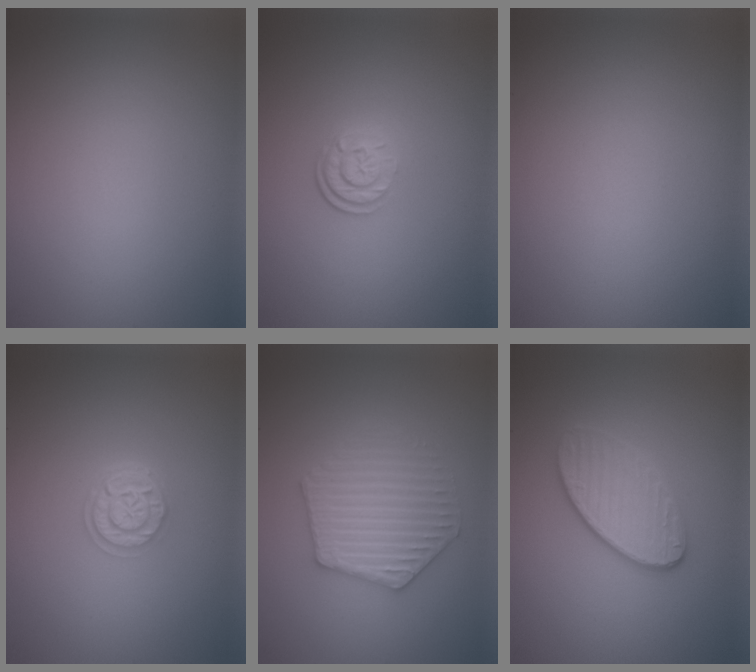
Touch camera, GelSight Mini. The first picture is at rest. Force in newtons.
{"total": 2.5, "press": 1.9, "slide": 1.6}
{"total": 0.0}
{"total": 2.6, "press": 2.1, "slide": 1.5}
{"total": 3.8, "press": 3.8, "slide": 0.7}
{"total": 3.6, "press": 3.1, "slide": 1.9}